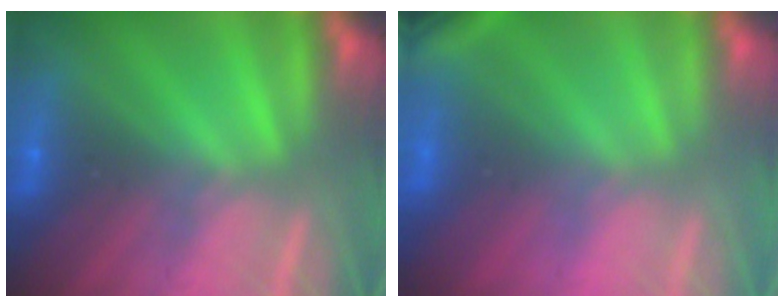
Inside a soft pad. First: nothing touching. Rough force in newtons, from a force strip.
{"total": 2.9}